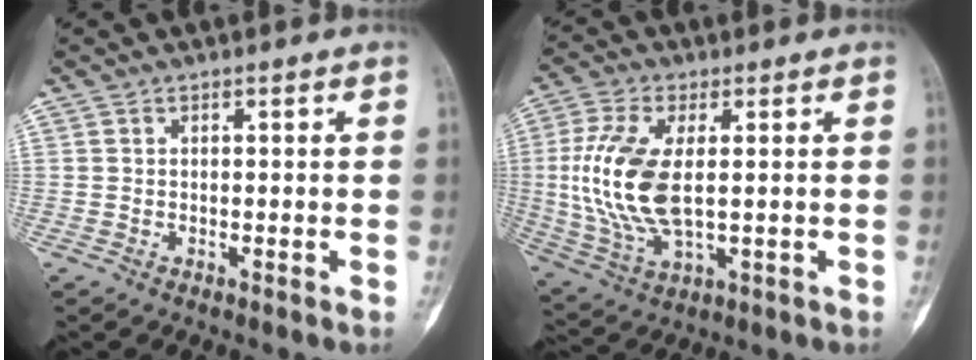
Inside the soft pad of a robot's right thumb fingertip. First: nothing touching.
{"total": 15.0, "force": [0.9, 7.6, 12.9], "torque": [-0.280, -0.006, 0.025]}